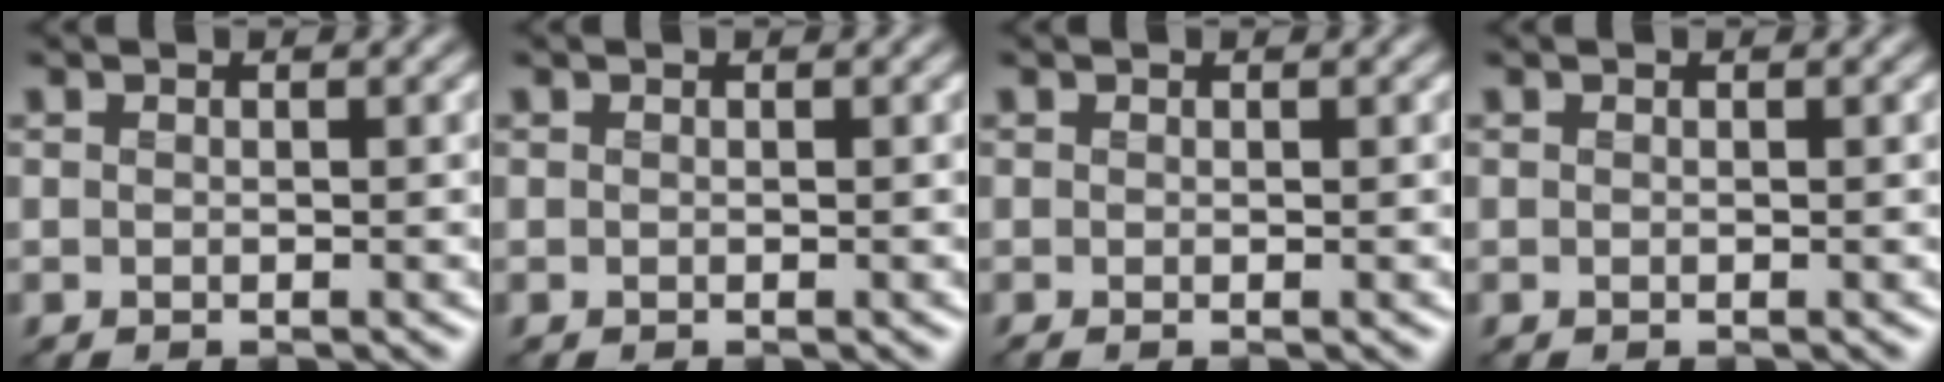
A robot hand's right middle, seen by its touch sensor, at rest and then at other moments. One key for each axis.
{"total": 0.0}
{"total": 0.0}
{"total": 0.0}